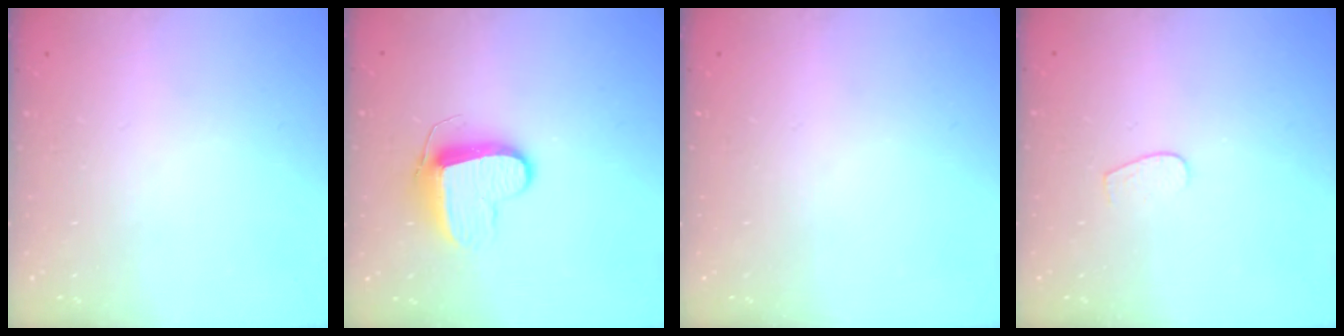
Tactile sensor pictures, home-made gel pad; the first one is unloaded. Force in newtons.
{"total": 9.8, "press": 9.8, "slide": 0.4}
{"total": 0.0}
{"total": 3.3, "press": 3.3, "slide": 0.2}